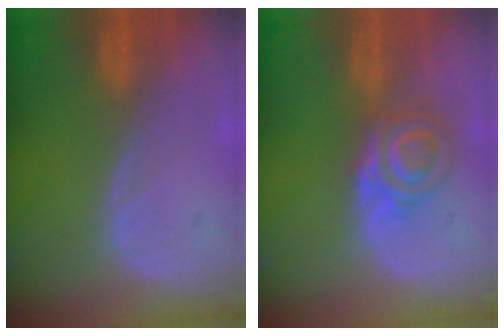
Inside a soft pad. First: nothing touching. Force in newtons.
{"total": 6.0, "press": 5.5, "slide": 2.2}